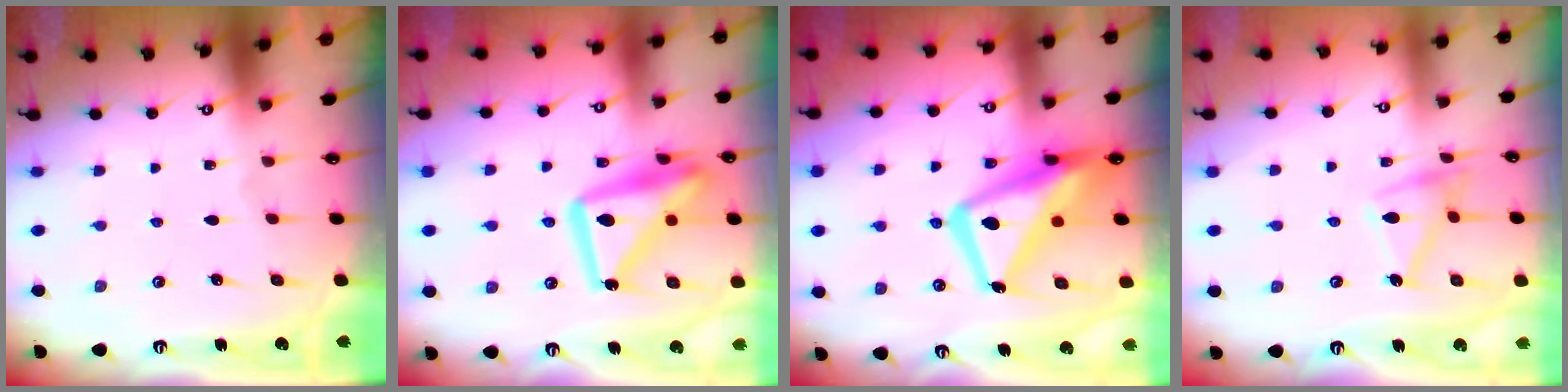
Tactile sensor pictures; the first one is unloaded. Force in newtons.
{"total": 17.5, "press": 17.4, "slide": 1.8}
{"total": 16.8, "press": 16.7, "slide": 1.9}
{"total": 14.0, "press": 14.0, "slide": 0.2}